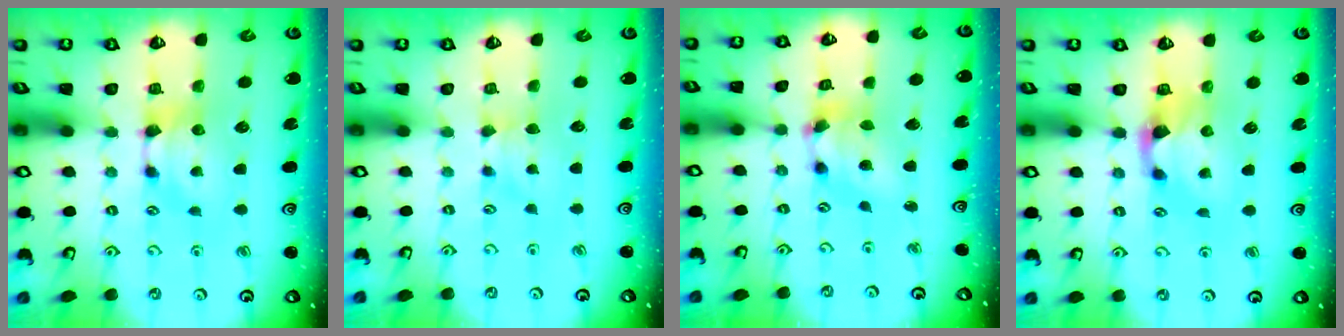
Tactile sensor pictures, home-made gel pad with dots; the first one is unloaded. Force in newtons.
{"total": 2.3, "press": 2.2, "slide": 0.6}
{"total": 5.7, "press": 5.4, "slide": 1.8}
{"total": 1.2, "press": 0.9, "slide": 0.9}